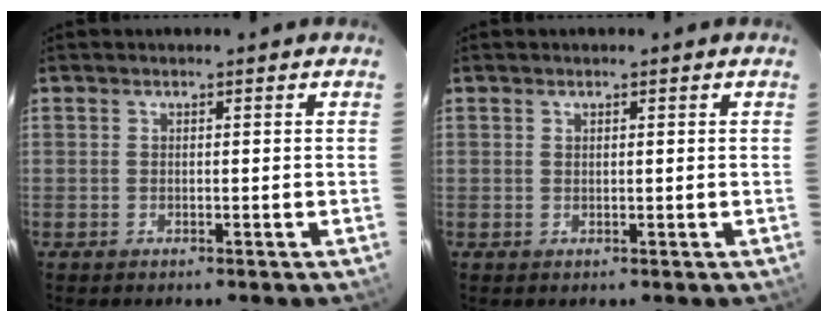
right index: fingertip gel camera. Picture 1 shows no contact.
{"total": 0.5, "force": [0.3, 0.2, 0.3], "torque": [-0.007, 0.000, 0.007]}